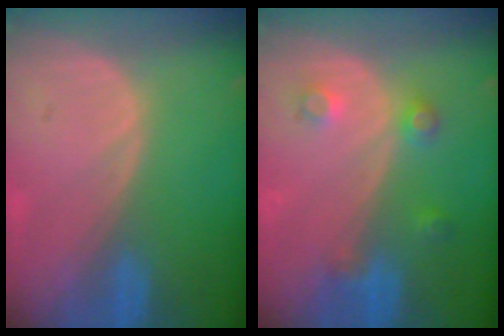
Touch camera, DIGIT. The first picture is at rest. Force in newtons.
{"total": 3.7, "press": 3.4, "slide": 1.4}